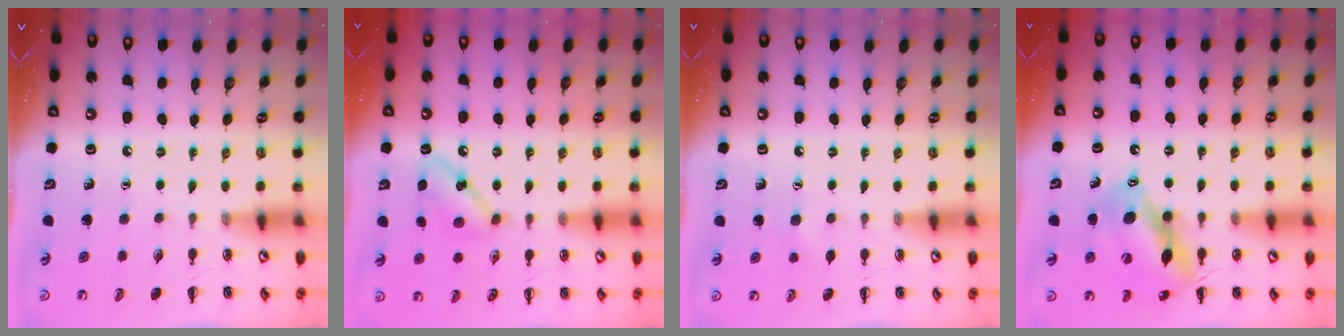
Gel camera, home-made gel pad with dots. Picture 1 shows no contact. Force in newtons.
{"total": 7.2, "press": 7.0, "slide": 1.7}
{"total": 4.0, "press": 3.9, "slide": 0.9}
{"total": 12.8, "press": 12.2, "slide": 3.8}